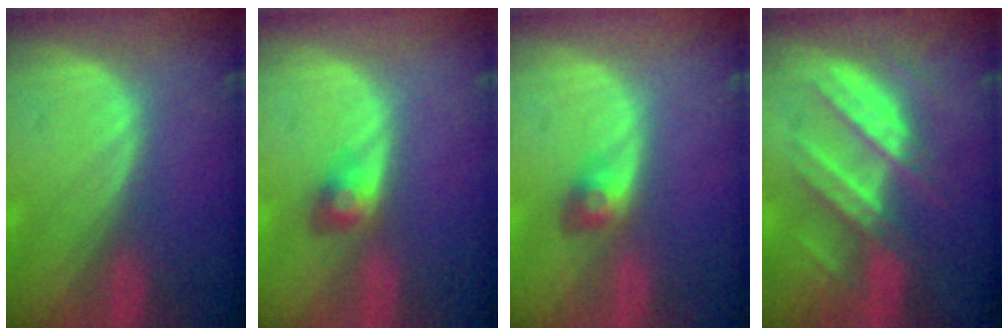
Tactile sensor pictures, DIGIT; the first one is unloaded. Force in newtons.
{"total": 2.7, "press": 2.7, "slide": 0.1}
{"total": 3.0, "press": 2.6, "slide": 1.4}
{"total": 8.1, "press": 8.1, "slide": 0.4}